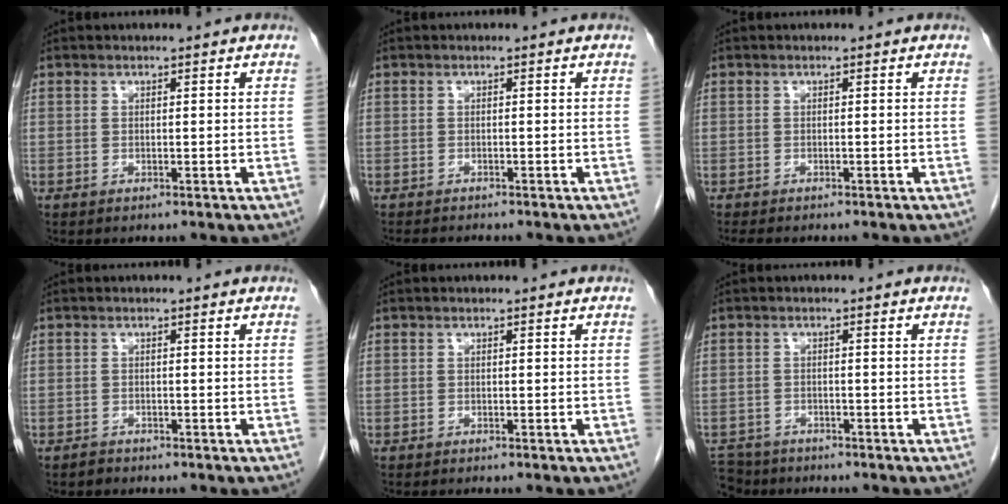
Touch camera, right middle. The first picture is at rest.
{"total": 2.8, "force": [-2.6, 0.4, 1.0], "torque": [-0.017, -0.009, -0.038]}
{"total": 3.3, "force": [-2.9, 0.7, 1.5], "torque": [-0.024, -0.008, -0.038]}
{"total": 0.8, "force": [-0.7, 0.4, 0.0], "torque": [-0.004, 0.000, -0.015]}
{"total": 1.1, "force": [-0.9, -0.1, 0.5], "torque": [-0.005, 0.000, -0.011]}
{"total": 5.3, "force": [-4.7, 2.3, 0.1], "torque": [-0.006, -0.004, -0.083]}